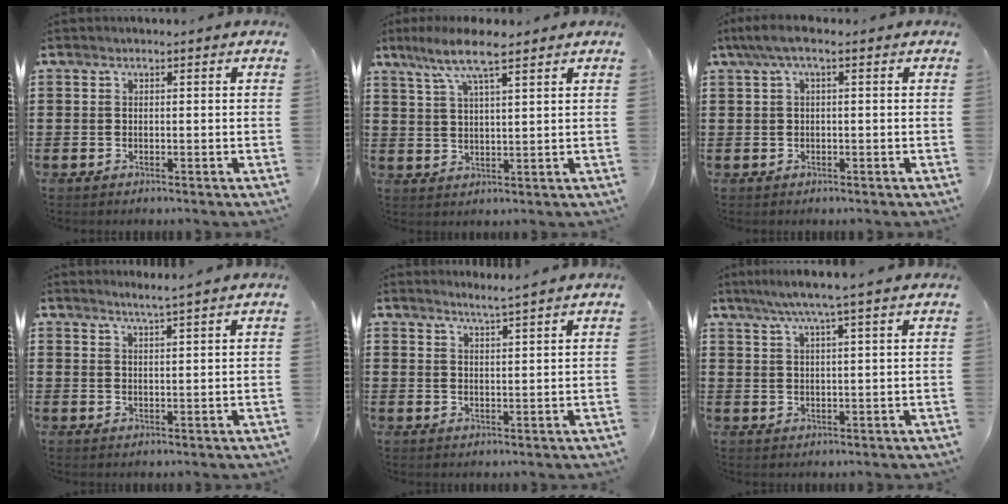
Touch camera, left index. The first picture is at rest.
{"total": 7.6, "force": [5.4, 1.2, 5.2], "torque": [-0.115, -0.003, 0.094]}
{"total": 2.9, "force": [0.0, 0.6, 2.8], "torque": [-0.064, -0.002, -0.008]}
{"total": 2.7, "force": [2.5, -0.7, 0.8], "torque": [-0.020, -0.010, 0.046]}
{"total": 2.9, "force": [2.8, -0.8, 0.5], "torque": [-0.017, -0.013, 0.051]}
{"total": 4.6, "force": [3.6, -0.7, 2.8], "torque": [-0.063, -0.008, 0.063]}